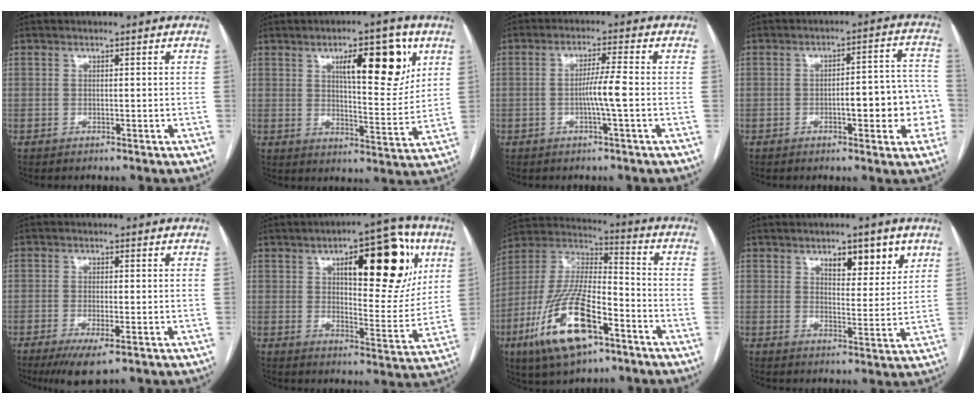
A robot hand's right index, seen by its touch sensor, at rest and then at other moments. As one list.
[{"total": 12.4, "force": [5.8, 3.4, 10.5], "torque": [-0.147, 0.004, 0.087]}, {"total": 4.4, "force": [-0.9, -0.6, 4.3], "torque": [-0.078, 0.002, -0.018]}, {"total": 10.1, "force": [-2.5, 2.9, 9.4], "torque": [-0.106, 0.035, -0.029]}, {"total": 4.8, "force": [-2.5, 1.0, 4.0], "torque": [-0.065, -0.011, -0.039]}, {"total": 19.0, "force": [7.7, 6.4, 16.2], "torque": [-0.205, 0.020, 0.108]}, {"total": 19.1, "force": [-9.1, 6.7, 15.4], "torque": [-0.329, -0.008, -0.160]}, {"total": 7.0, "force": [4.3, 2.6, 4.9], "torque": [-0.061, -0.005, 0.063]}]